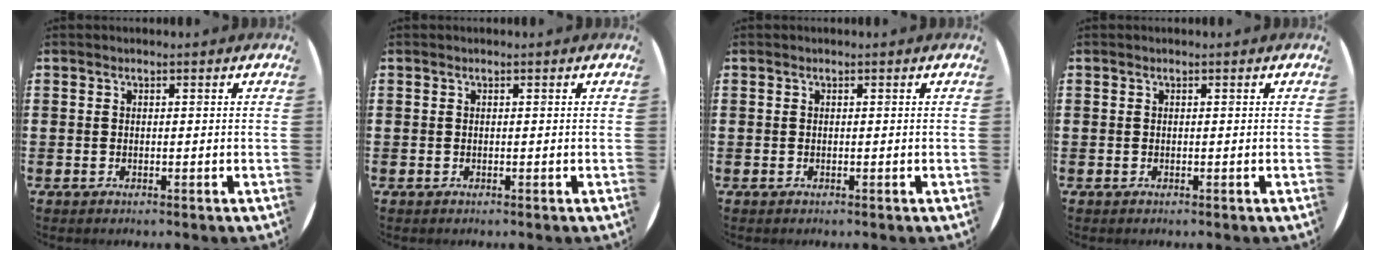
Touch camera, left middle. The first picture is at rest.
{"total": 0.0}
{"total": 0.0}
{"total": 0.0}